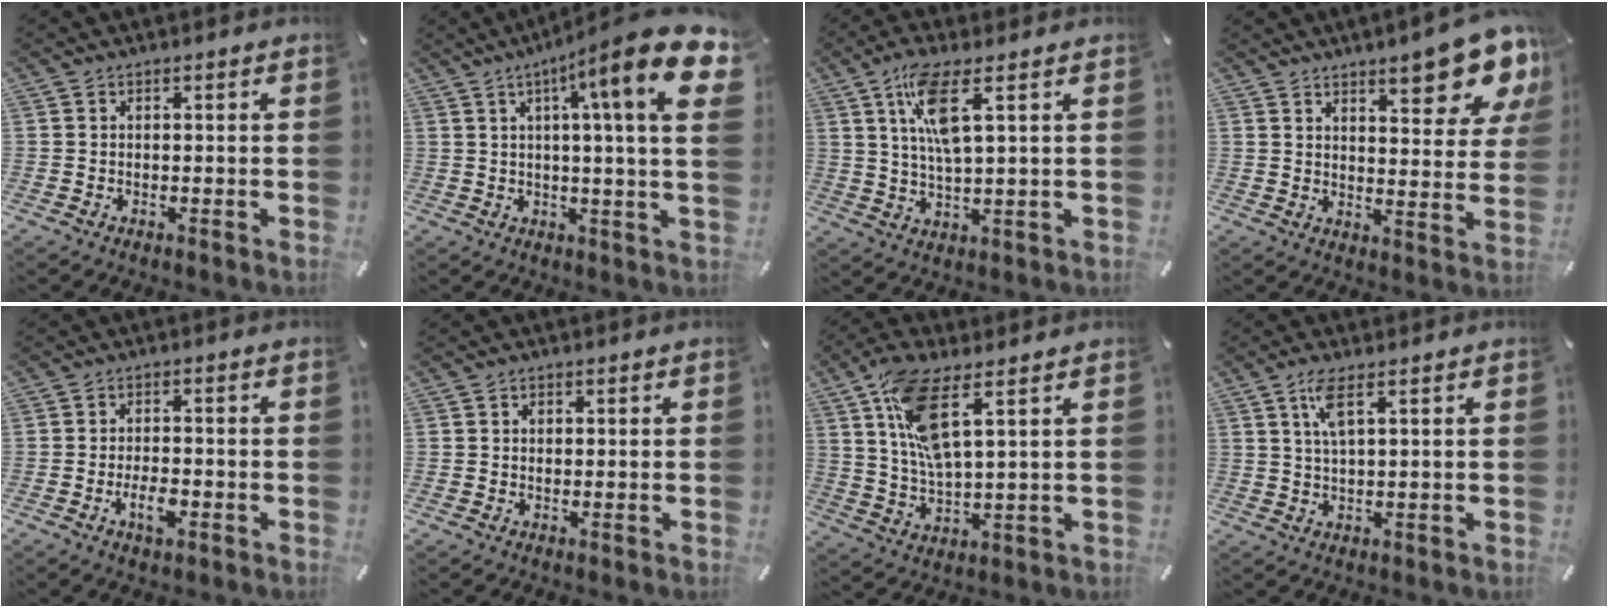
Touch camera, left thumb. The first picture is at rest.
{"total": 18.5, "force": [7.1, 1.4, 17.1], "torque": [-0.260, -0.047, 0.089]}
{"total": 9.3, "force": [3.8, 2.3, 8.2], "torque": [-0.166, -0.003, 0.062]}
{"total": 13.9, "force": [9.7, 4.6, 8.8], "torque": [-0.104, -0.064, 0.159]}
{"total": 4.8, "force": [-2.0, 2.2, 3.8], "torque": [-0.074, 0.007, -0.035]}
{"total": 1.1, "force": [0.2, 1.0, 0.4], "torque": [-0.001, 0.003, 0.000]}
{"total": 12.5, "force": [5.7, 4.1, 10.4], "torque": [-0.219, -0.015, 0.100]}
{"total": 5.5, "force": [2.6, 1.4, 4.7], "torque": [-0.101, 0.005, 0.044]}